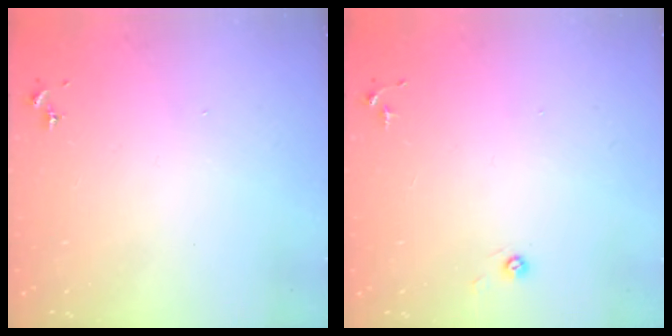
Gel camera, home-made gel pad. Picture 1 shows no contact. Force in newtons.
{"total": 3.1, "press": 3.0, "slide": 0.8}